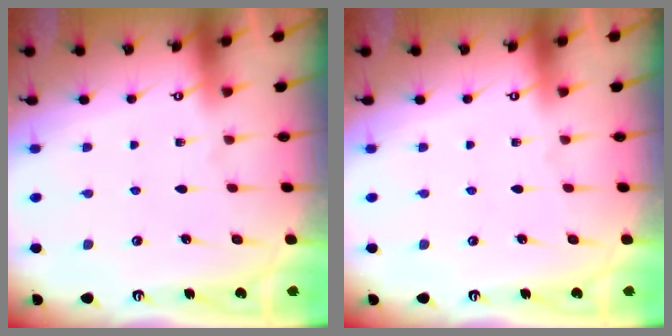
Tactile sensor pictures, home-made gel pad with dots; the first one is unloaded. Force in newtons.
{"total": 0.0}